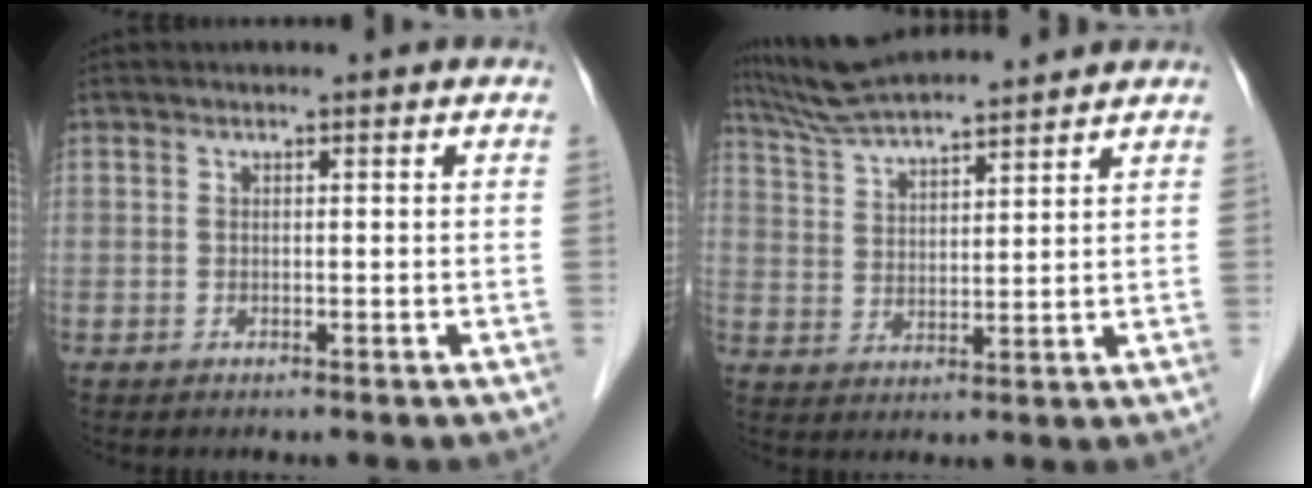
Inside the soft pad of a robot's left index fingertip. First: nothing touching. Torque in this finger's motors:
{"motor_torque": [-0.18, -0.58, 0.10, 0.01]}